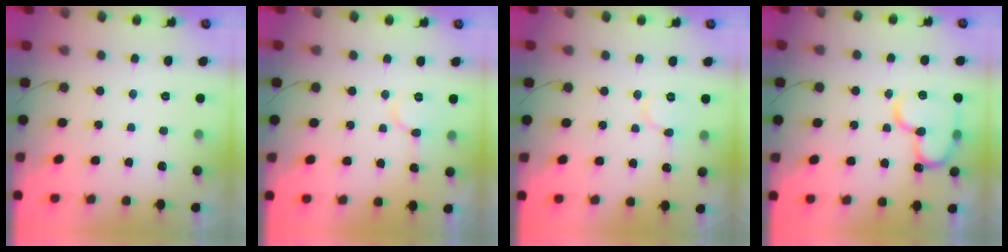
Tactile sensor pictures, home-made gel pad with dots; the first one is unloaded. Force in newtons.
{"total": 7.5, "press": 7.4, "slide": 0.9}
{"total": 6.3, "press": 6.3, "slide": 0.5}
{"total": 16.9, "press": 16.8, "slide": 1.8}